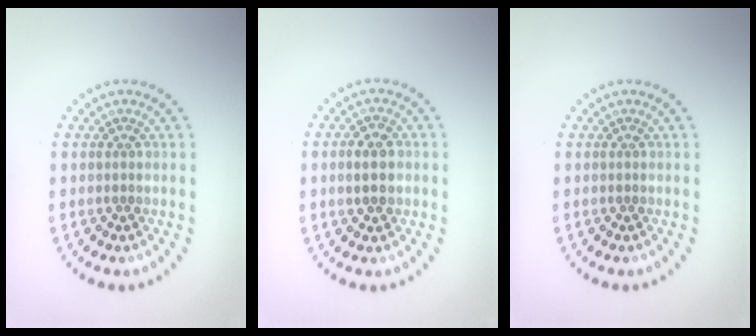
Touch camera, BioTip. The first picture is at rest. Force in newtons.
{"total": 2.2, "press": 2.2, "slide": 0.1}
{"total": 0.0}